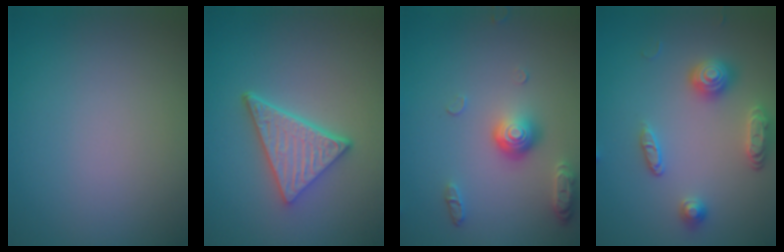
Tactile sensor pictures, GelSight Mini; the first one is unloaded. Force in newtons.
{"total": 5.1, "press": 3.8, "slide": 3.4}
{"total": 3.7, "press": 2.8, "slide": 2.4}
{"total": 3.2, "press": 3.1, "slide": 0.7}